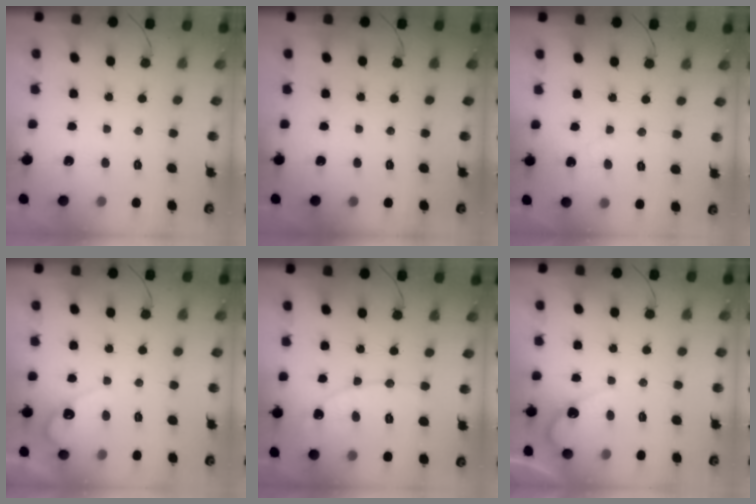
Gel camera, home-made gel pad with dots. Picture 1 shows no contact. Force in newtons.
{"total": 0.0}
{"total": 2.8, "press": 2.8, "slide": 0.2}
{"total": 4.6, "press": 4.6, "slide": 0.4}
{"total": 8.7, "press": 8.7, "slide": 0.7}
{"total": 4.8, "press": 4.7, "slide": 0.2}